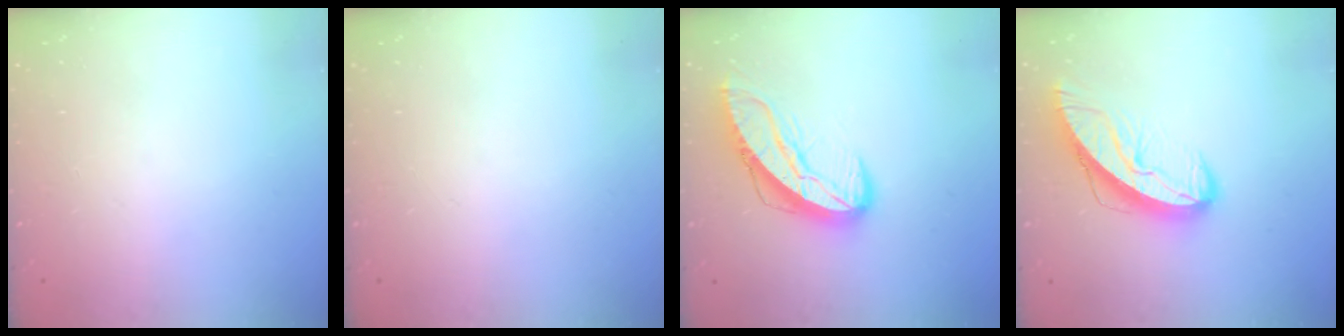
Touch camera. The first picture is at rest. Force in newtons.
{"total": 0.0}
{"total": 9.9, "press": 9.9, "slide": 0.7}
{"total": 10.8, "press": 10.7, "slide": 1.2}